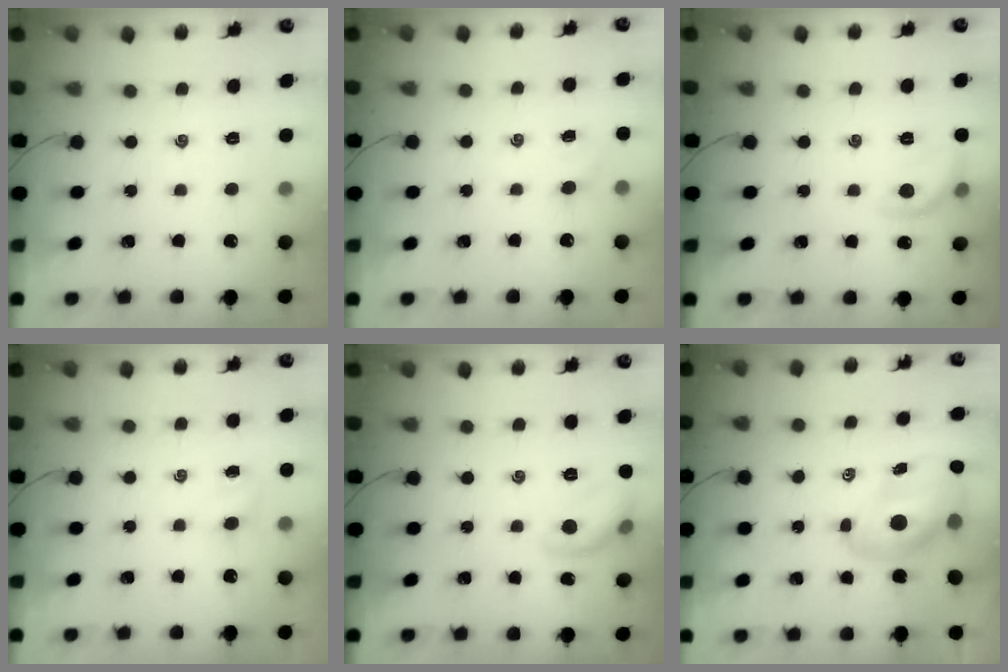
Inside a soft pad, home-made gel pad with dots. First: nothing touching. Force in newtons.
{"total": 2.8, "press": 2.7, "slide": 0.8}
{"total": 8.1, "press": 8.1, "slide": 0.8}
{"total": 2.9, "press": 2.7, "slide": 1.1}
{"total": 8.4, "press": 8.3, "slide": 1.4}
{"total": 8.3, "press": 8.0, "slide": 2.4}